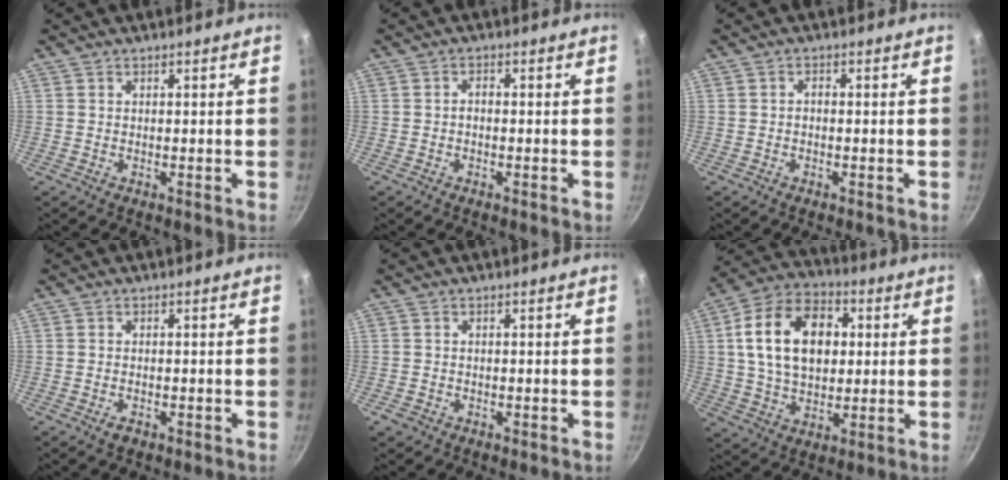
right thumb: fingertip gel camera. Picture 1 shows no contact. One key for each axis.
{"total": 1.3, "fx": -0.5, "fy": 0.7, "fz": 1.0, "tx": -0.018, "ty": 0.011, "tz": -0.010}
{"total": 1.1, "fx": -0.4, "fy": 0.6, "fz": 0.8, "tx": -0.016, "ty": 0.008, "tz": -0.007}
{"total": 1.4, "fx": -0.8, "fy": 0.8, "fz": 0.8, "tx": -0.017, "ty": 0.003, "tz": -0.012}
{"total": 1.3, "fx": -0.7, "fy": 1.0, "fz": 0.5, "tx": -0.012, "ty": 0.003, "tz": -0.007}
{"total": 17.9, "fx": 3.1, "fy": 12.0, "fz": 12.8, "tx": -0.194, "ty": 0.015, "tz": 0.042}